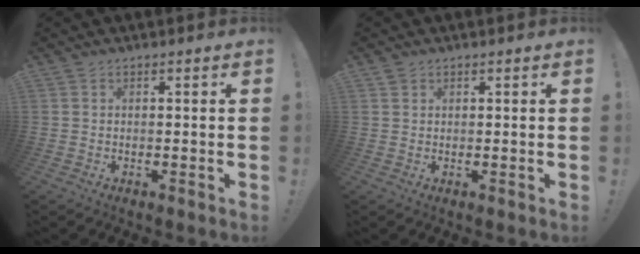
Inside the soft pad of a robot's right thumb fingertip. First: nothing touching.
{"total": 1.0, "force": [0.8, 0.6, 0.1], "torque": [0.003, -0.004, 0.014]}